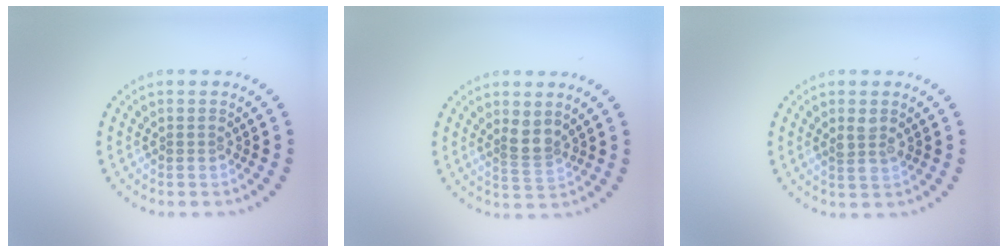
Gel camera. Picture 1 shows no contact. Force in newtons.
{"total": 2.1, "press": 1.7, "slide": 1.2}
{"total": 1.7, "press": 1.7, "slide": 0.3}